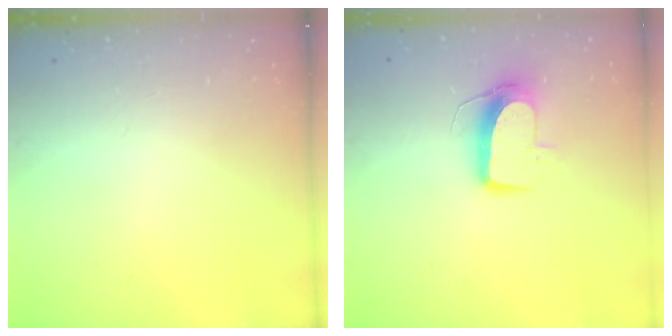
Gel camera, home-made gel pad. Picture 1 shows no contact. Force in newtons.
{"total": 10.1, "press": 10.1, "slide": 0.6}